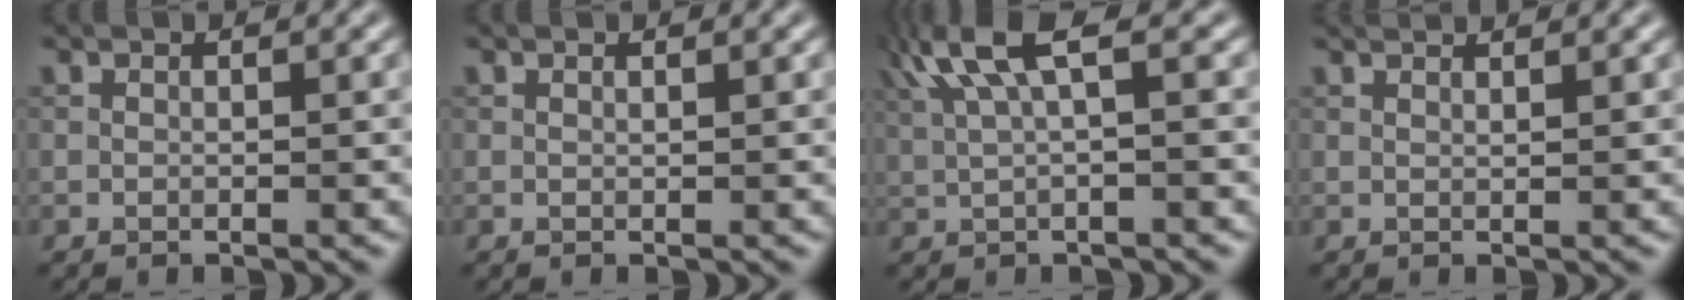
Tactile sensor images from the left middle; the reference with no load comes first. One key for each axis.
{"total": 0.0}
{"total": 4.9, "fx": 2.2, "fy": 1.1, "fz": 4.2, "tx": -0.088, "ty": 0.016, "tz": 0.045}
{"total": 2.5, "fx": 2.1, "fy": 0.7, "fz": 1.2, "tx": -0.009, "ty": 0.006, "tz": 0.006}